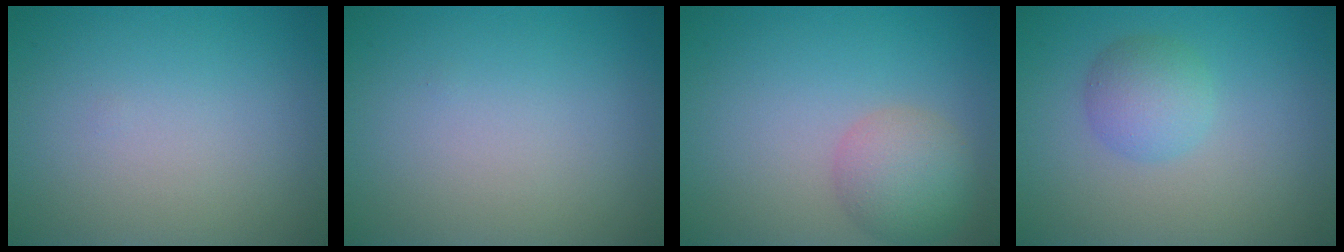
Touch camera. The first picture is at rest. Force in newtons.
{"total": 0.0}
{"total": 3.9, "press": 3.9, "slide": 0.1}
{"total": 2.8, "press": 2.8, "slide": 0.1}